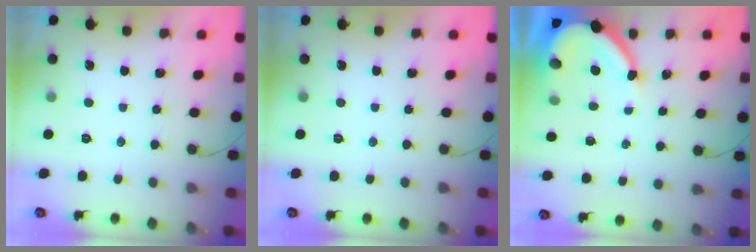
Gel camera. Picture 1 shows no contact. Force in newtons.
{"total": 0.0}
{"total": 8.7, "press": 8.6, "slide": 1.2}